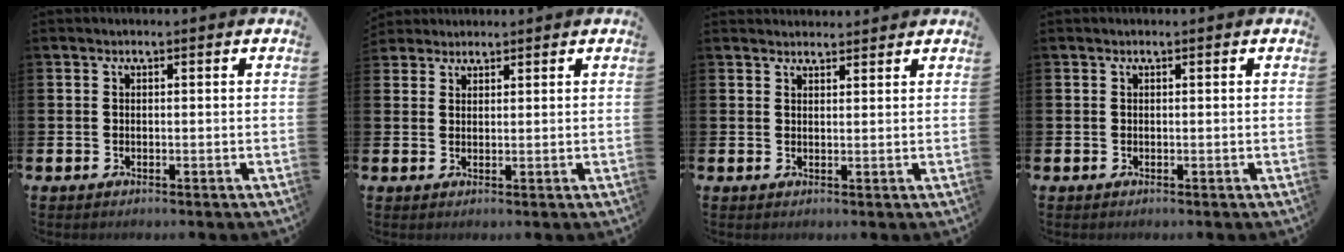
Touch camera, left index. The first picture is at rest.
{"total": 2.6, "force": [2.4, 1.0, -0.2], "torque": [0.007, -0.005, 0.044]}
{"total": 2.2, "force": [2.1, 0.4, 0.0], "torque": [0.009, -0.011, 0.037]}
{"total": 0.0}